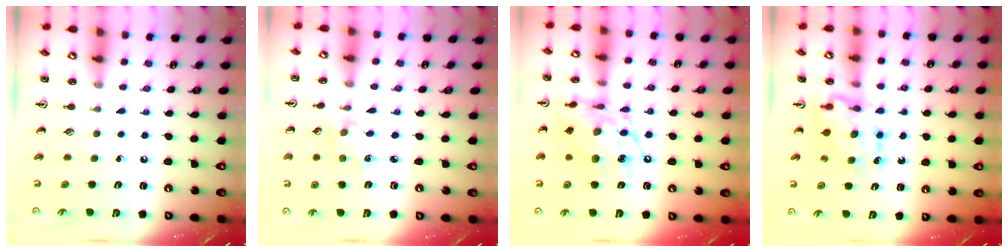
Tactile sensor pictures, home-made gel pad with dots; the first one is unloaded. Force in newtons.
{"total": 1.9, "press": 1.9, "slide": 0.0}
{"total": 14.8, "press": 14.7, "slide": 1.3}
{"total": 7.8, "press": 7.8, "slide": 0.6}